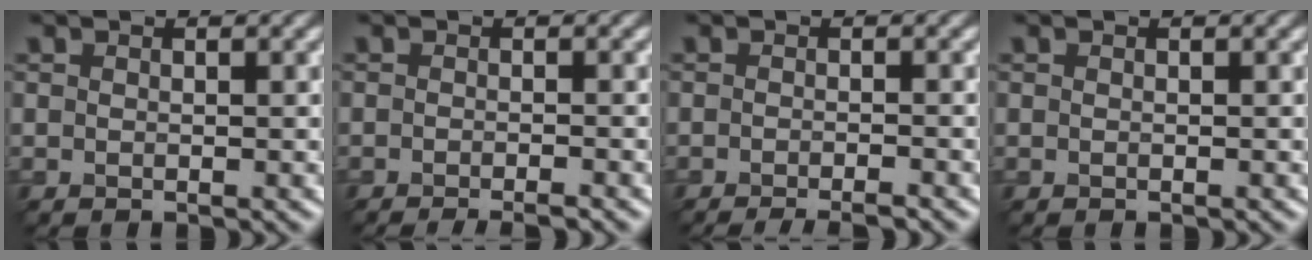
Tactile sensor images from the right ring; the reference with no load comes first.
{"total": 2.6, "force": [-1.8, 0.6, 1.8], "torque": [-0.015, -0.002, -0.029]}
{"total": 3.3, "force": [-2.4, 0.7, 2.2], "torque": [-0.024, 0.000, -0.038]}
{"total": 0.0}